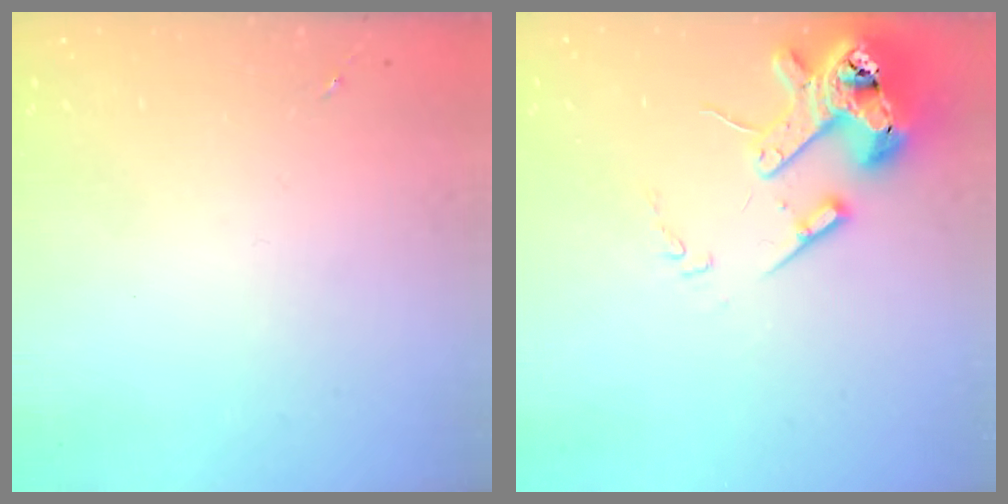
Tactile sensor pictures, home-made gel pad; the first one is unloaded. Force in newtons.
{"total": 14.6, "press": 14.5, "slide": 2.0}